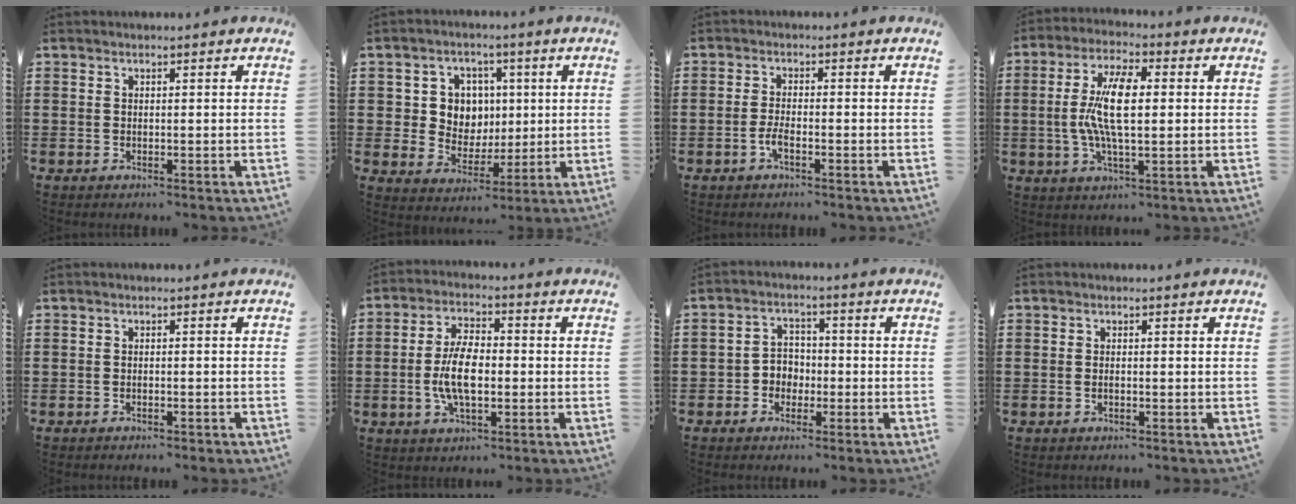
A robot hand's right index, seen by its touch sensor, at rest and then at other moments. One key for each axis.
{"total": 6.7, "fx": 1.4, "fy": 6.1, "fz": 2.3, "tx": -0.067, "ty": 0.017, "tz": 0.024}
{"total": 2.4, "fx": -1.2, "fy": 0.6, "fz": 2.0, "tx": -0.051, "ty": -0.004, "tz": -0.027}
{"total": 9.6, "fx": 0.3, "fy": 3.3, "fz": 9.0, "tx": -0.193, "ty": 0.002, "tz": -0.002}
{"total": 0.8, "fx": -0.8, "fy": -0.1, "fz": 0.2, "tx": -0.009, "ty": -0.006, "tz": -0.015}
{"total": 7.6, "fx": -1.1, "fy": 3.4, "fz": 6.7, "tx": -0.146, "ty": -0.001, "tz": -0.026}
{"total": 3.4, "fx": -1.5, "fy": 2.8, "fz": 1.1, "tx": -0.030, "ty": 0.010, "tz": -0.036}
{"total": 0.6, "fx": -0.2, "fy": 0.2, "fz": 0.6, "tx": -0.013, "ty": -0.003, "tz": -0.003}